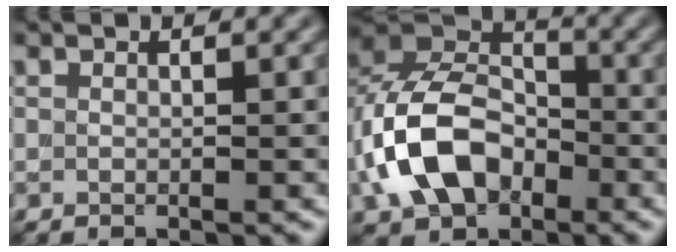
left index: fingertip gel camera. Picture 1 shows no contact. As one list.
[{"total": 9.6, "force": [-2.9, 6.6, 6.2], "torque": [-0.124, 0.012, -0.067]}]